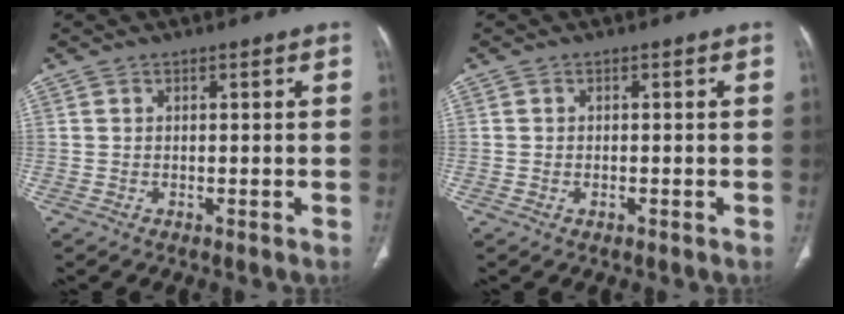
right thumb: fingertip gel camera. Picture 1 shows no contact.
{"total": 0.8, "force": [-0.3, 0.5, 0.6], "torque": [-0.013, 0.004, -0.003]}